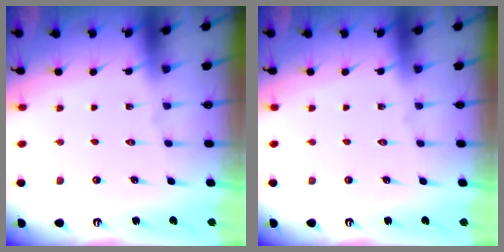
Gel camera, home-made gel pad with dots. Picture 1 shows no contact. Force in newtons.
{"total": 0.0}